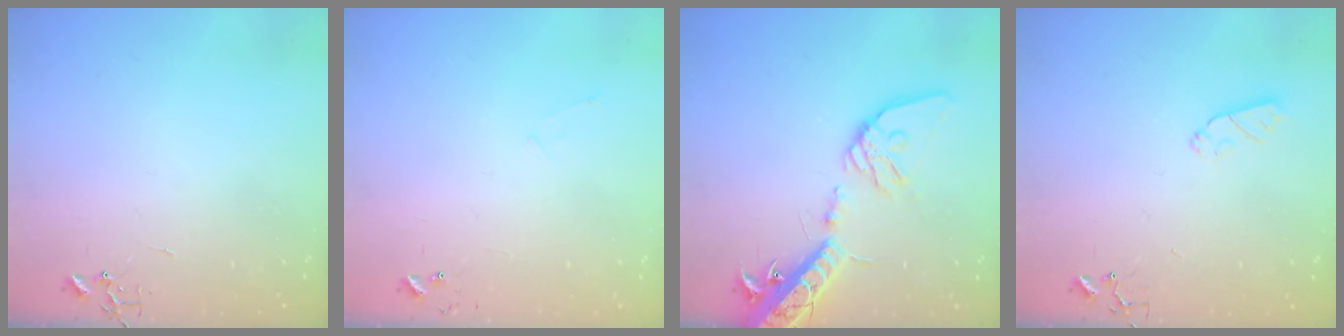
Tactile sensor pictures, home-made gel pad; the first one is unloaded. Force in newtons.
{"total": 4.8, "press": 4.8, "slide": 0.5}
{"total": 19.7, "press": 19.2, "slide": 4.1}
{"total": 6.2, "press": 6.2, "slide": 0.3}